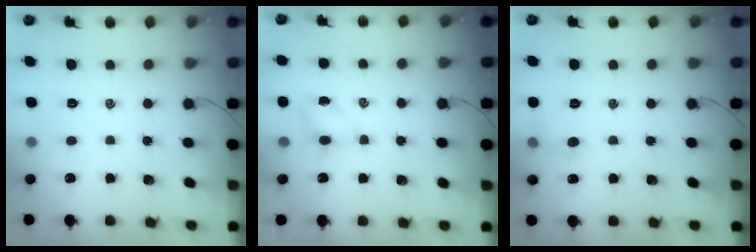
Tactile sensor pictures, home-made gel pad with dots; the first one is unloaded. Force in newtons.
{"total": 4.0, "press": 3.8, "slide": 1.2}
{"total": 4.9, "press": 4.6, "slide": 1.6}